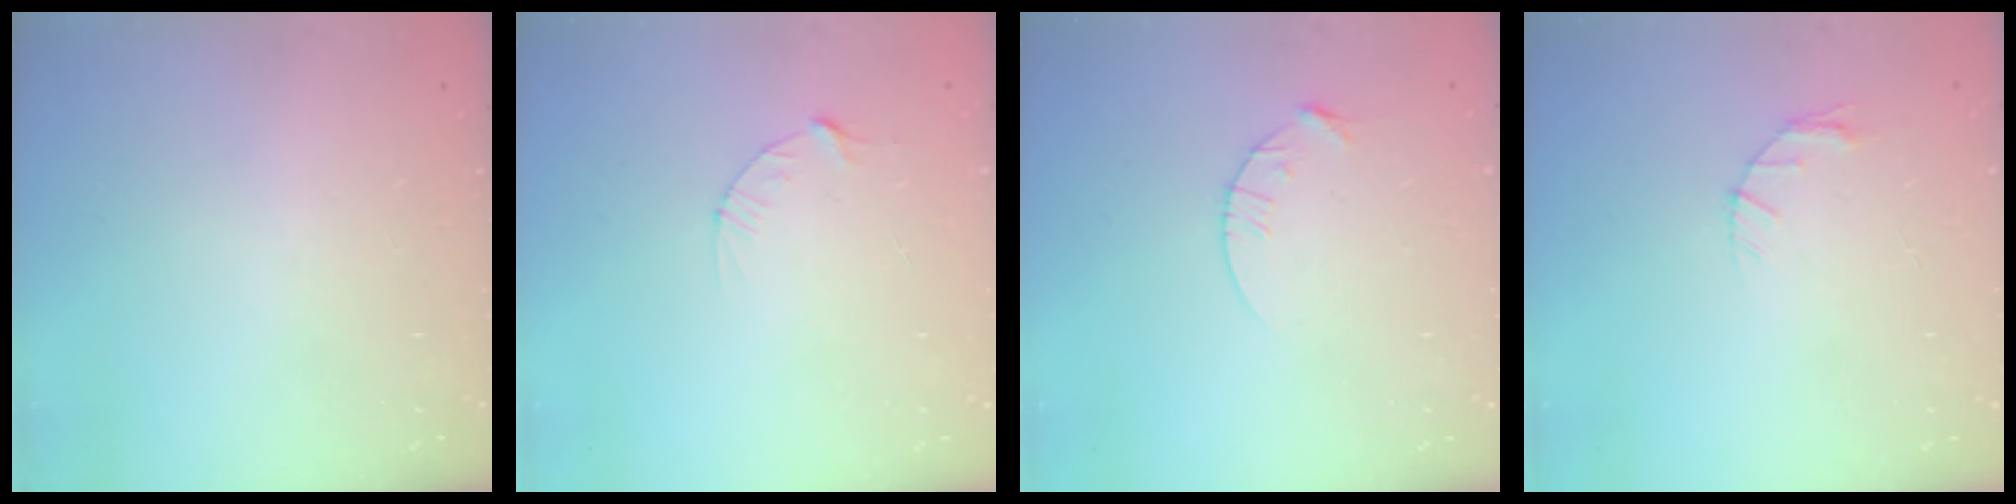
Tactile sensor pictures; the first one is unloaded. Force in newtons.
{"total": 3.2, "press": 3.2, "slide": 0.3}
{"total": 4.8, "press": 4.8, "slide": 0.6}
{"total": 3.7, "press": 3.7, "slide": 0.5}